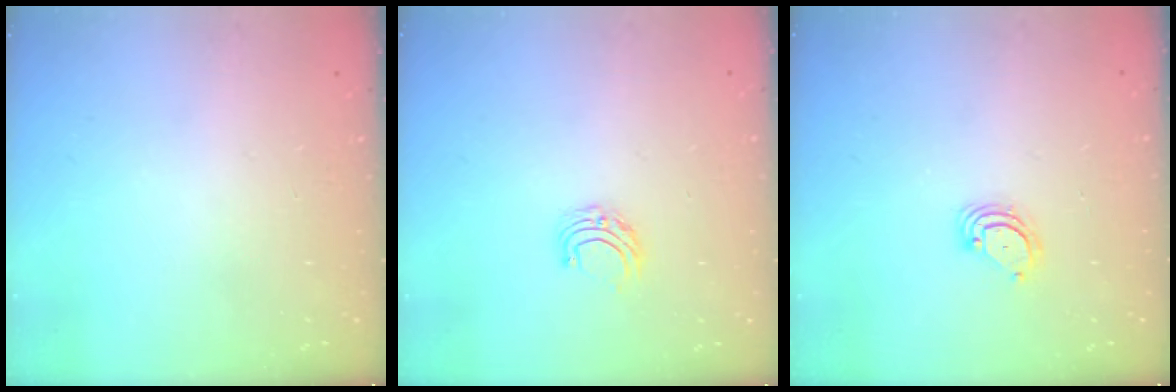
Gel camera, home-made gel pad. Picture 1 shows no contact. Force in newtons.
{"total": 5.6, "press": 5.6, "slide": 0.5}
{"total": 3.7, "press": 3.7, "slide": 0.3}